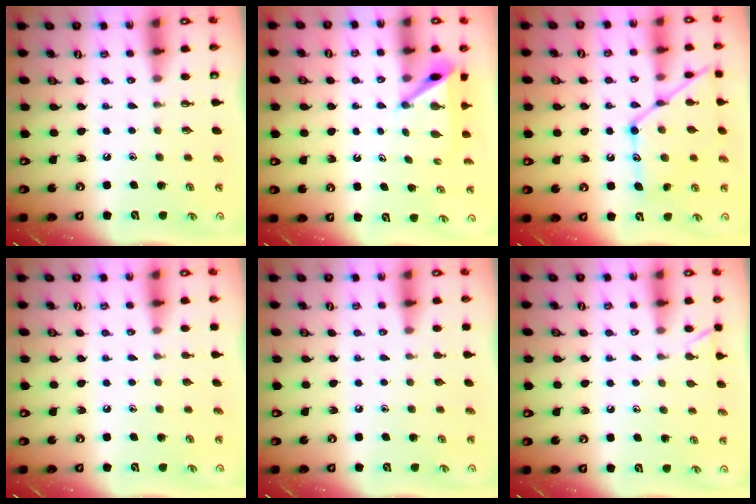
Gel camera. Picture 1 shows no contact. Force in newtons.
{"total": 5.7, "press": 5.7, "slide": 0.2}
{"total": 17.3, "press": 17.2, "slide": 1.2}
{"total": 0.0}
{"total": 0.0}
{"total": 4.9, "press": 4.9, "slide": 0.4}